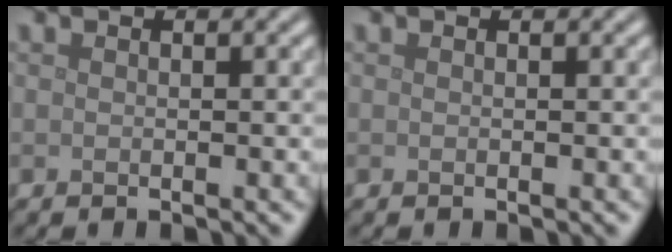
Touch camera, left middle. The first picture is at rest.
{"total": 0.0}